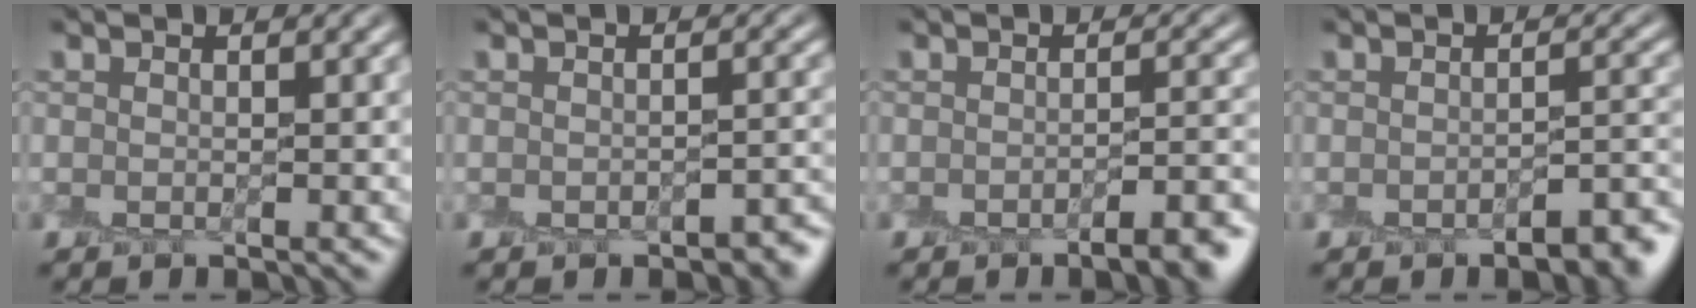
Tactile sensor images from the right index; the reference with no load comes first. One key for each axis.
{"total": 2.8, "fx": -2.2, "fy": 1.0, "fz": 1.3, "tx": -0.015, "ty": -0.001, "tz": -0.027}
{"total": 4.5, "fx": -3.2, "fy": 1.0, "fz": 3.0, "tx": -0.035, "ty": -0.003, "tz": -0.044}
{"total": 3.7, "fx": -3.0, "fy": 0.8, "fz": 2.1, "tx": -0.028, "ty": -0.001, "tz": -0.040}